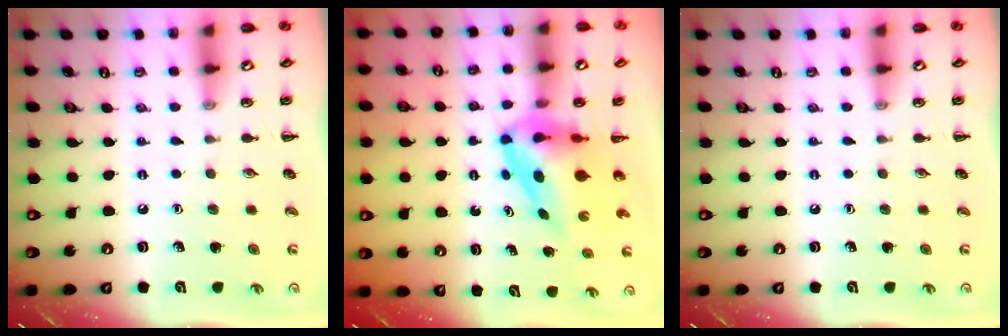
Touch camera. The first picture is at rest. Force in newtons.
{"total": 5.8, "press": 5.6, "slide": 1.7}
{"total": 0.0}